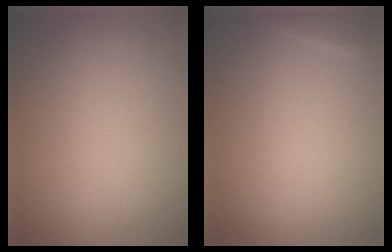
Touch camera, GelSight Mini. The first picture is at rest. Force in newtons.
{"total": 1.1, "press": 1.1, "slide": 0.1}